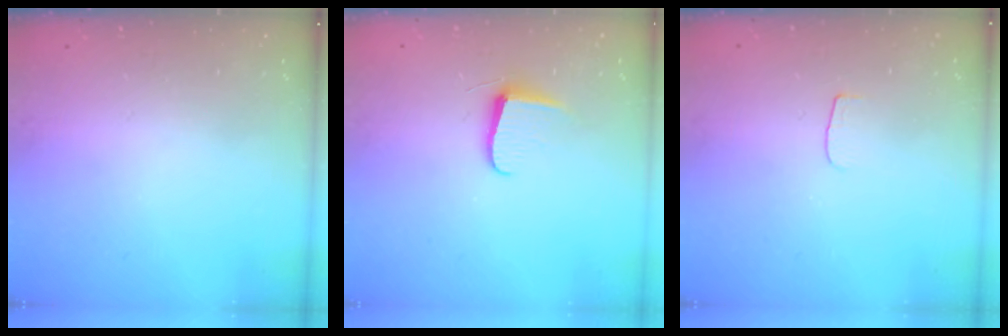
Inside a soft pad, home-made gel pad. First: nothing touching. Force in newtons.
{"total": 6.2, "press": 6.2, "slide": 0.7}
{"total": 3.0, "press": 3.0, "slide": 0.3}